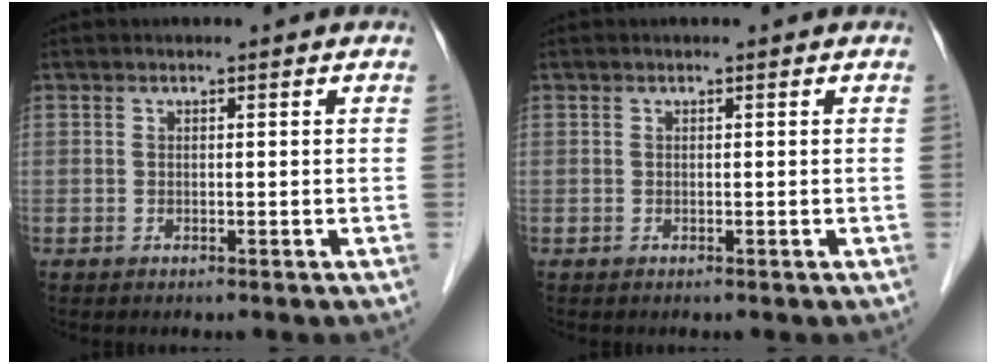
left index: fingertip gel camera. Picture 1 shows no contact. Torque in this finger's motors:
{"motor_torque": [0.00, 0.00, 0.00, 0.00]}